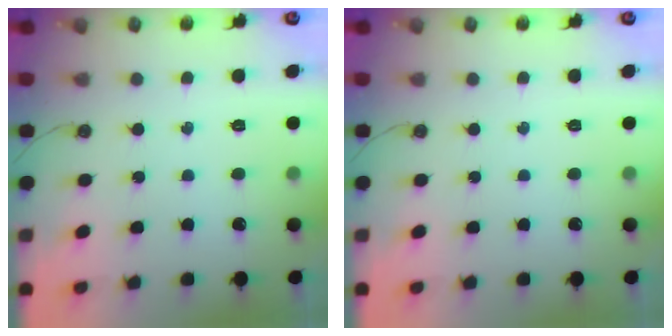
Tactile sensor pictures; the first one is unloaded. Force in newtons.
{"total": 0.0}